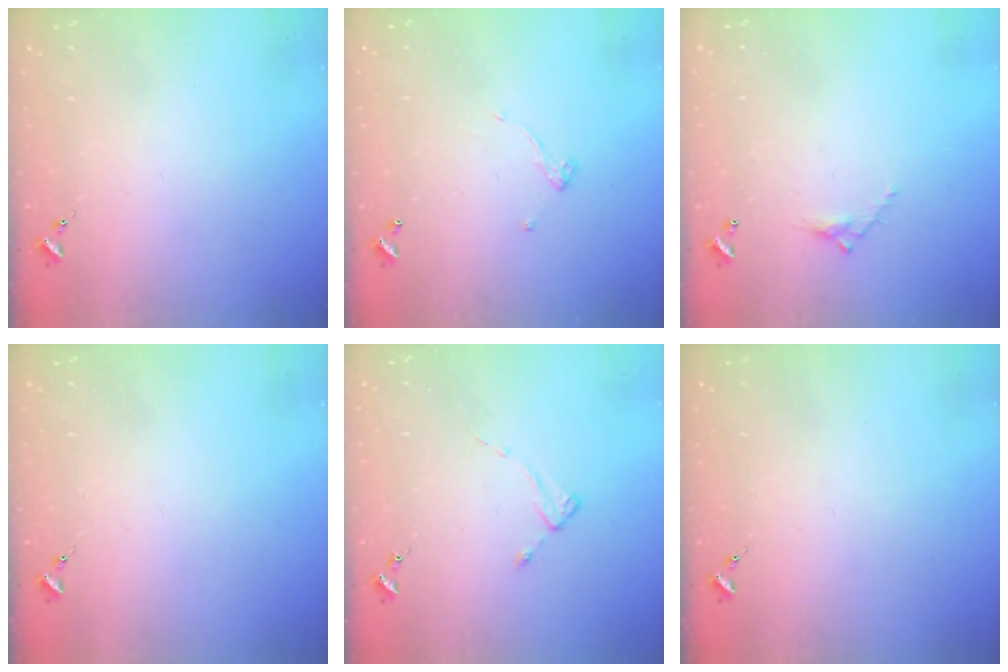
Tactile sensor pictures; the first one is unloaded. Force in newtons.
{"total": 4.9, "press": 4.9, "slide": 0.2}
{"total": 4.6, "press": 4.6, "slide": 0.3}
{"total": 0.0}
{"total": 2.0, "press": 2.0, "slide": 0.3}
{"total": 0.0}